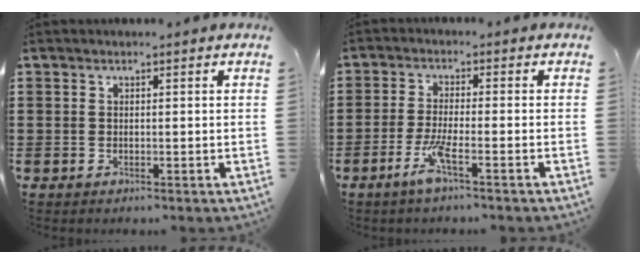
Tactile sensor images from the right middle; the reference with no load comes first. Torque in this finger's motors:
{"motor_torque": [0.28, -0.30, 0.28, 0.11]}